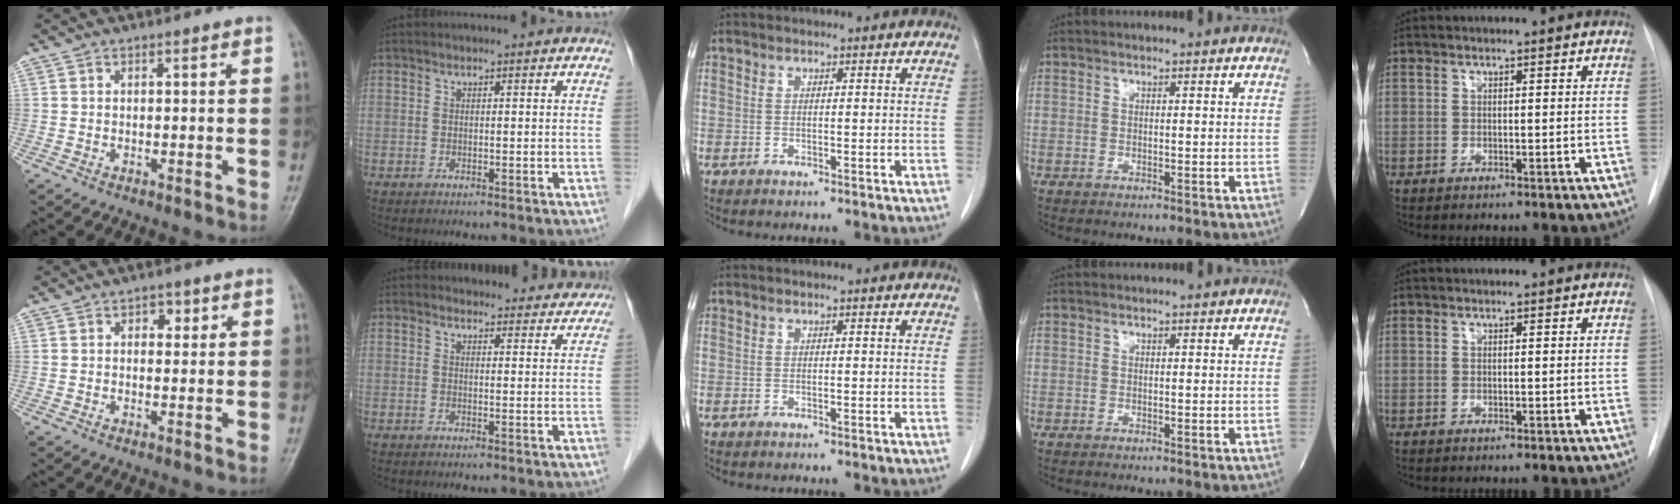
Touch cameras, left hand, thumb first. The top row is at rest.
{"thumb": {"total": 2.7, "force": [1.1, 1.8, 1.7], "torque": [-0.004, 0.000, 0.011]}, "index": {"total": 9.0, "force": [8.6, 2.5, 0.7], "torque": [0.022, 0.006, 0.079]}}